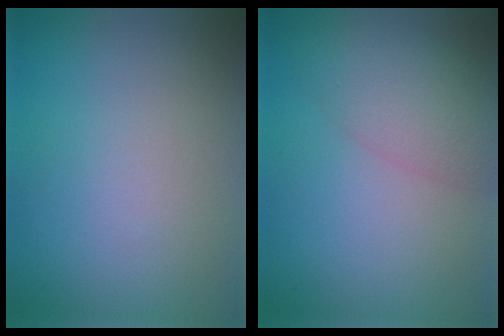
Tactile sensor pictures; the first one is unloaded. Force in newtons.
{"total": 4.6, "press": 4.6, "slide": 0.3}